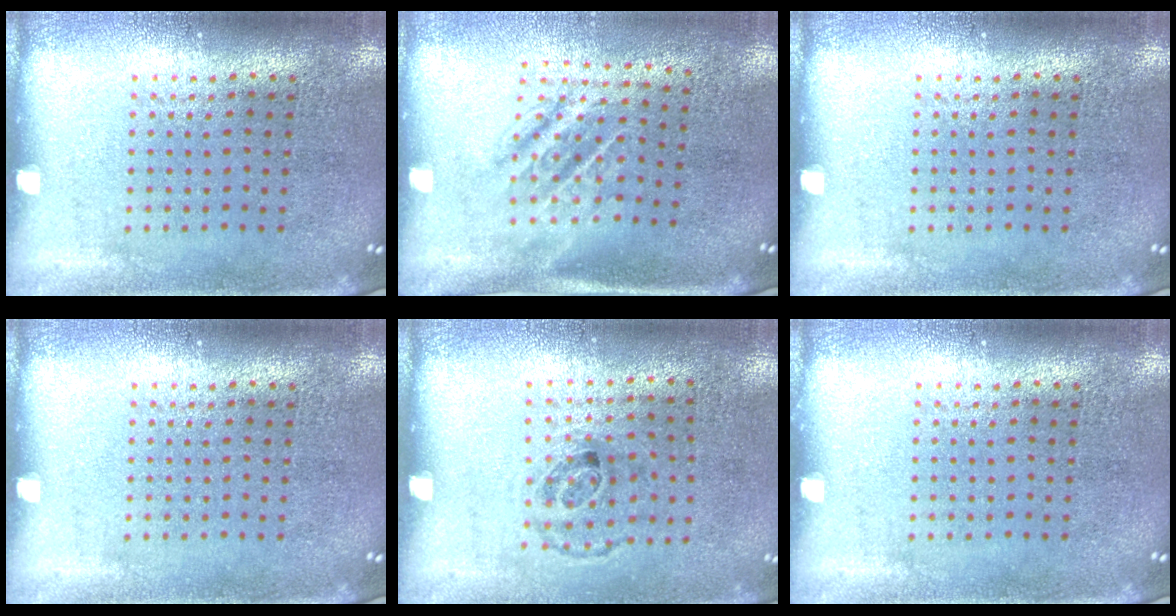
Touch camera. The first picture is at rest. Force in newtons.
{"total": 1.7, "press": 1.3, "slide": 1.1}
{"total": 0.0}
{"total": 0.0}
{"total": 1.0, "press": 0.7, "slide": 0.7}
{"total": 0.0}